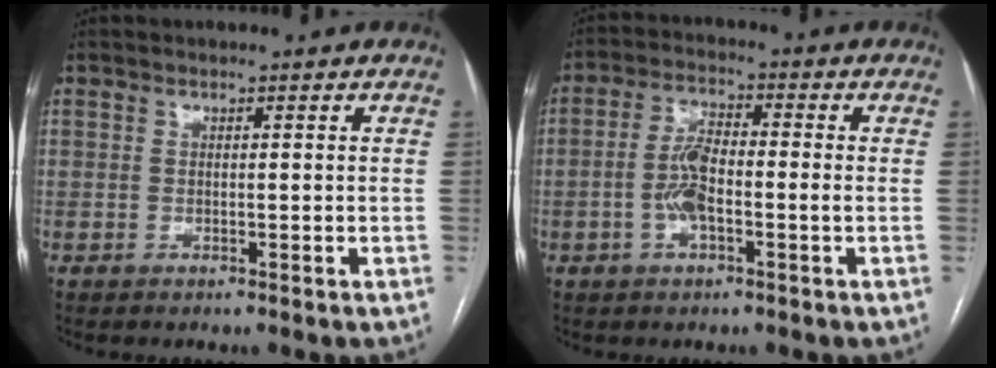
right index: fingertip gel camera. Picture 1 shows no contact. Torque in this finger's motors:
{"motor_torque": [0.29, -0.07, 0.19, 0.09]}